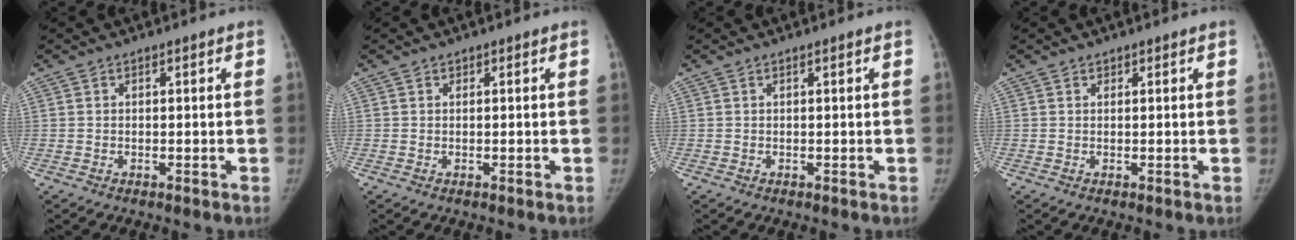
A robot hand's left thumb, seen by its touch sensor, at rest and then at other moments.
{"total": 0.0}
{"total": 0.0}
{"total": 0.5, "force": [0.5, 0.1, 0.0], "torque": [-0.002, -0.003, 0.012]}